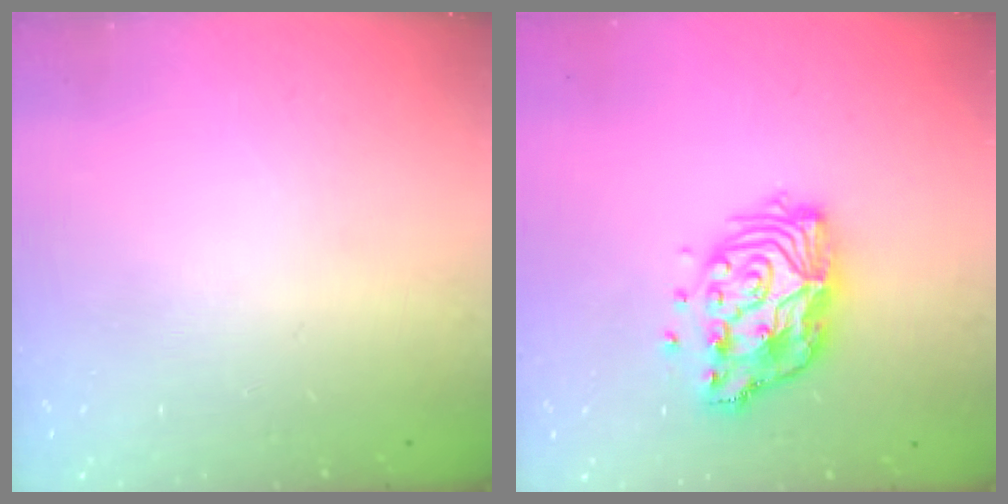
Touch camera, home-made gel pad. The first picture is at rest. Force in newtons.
{"total": 13.5, "press": 13.4, "slide": 1.2}